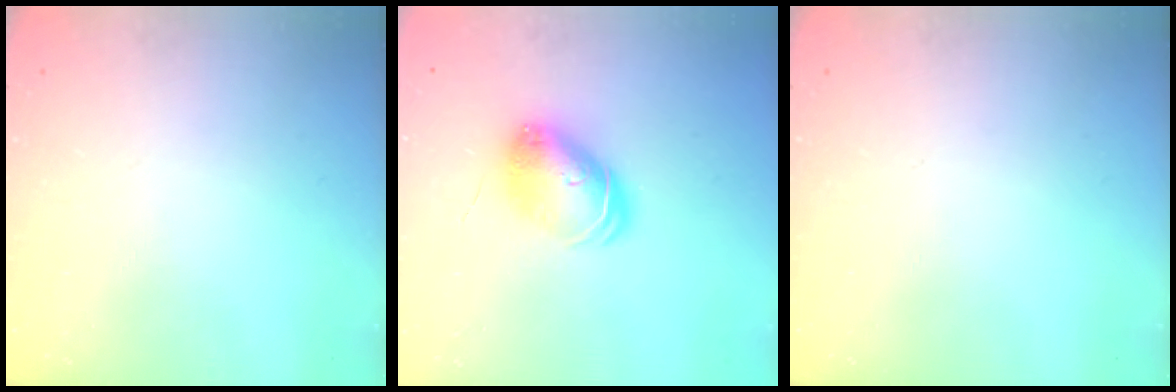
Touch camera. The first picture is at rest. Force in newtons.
{"total": 9.2, "press": 9.2, "slide": 0.3}
{"total": 0.0}